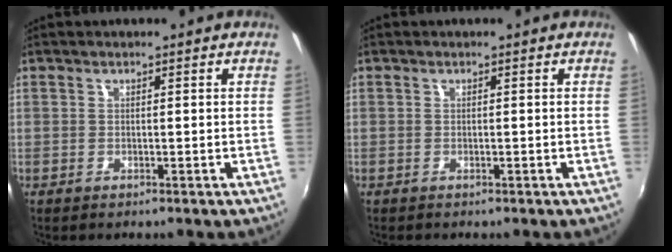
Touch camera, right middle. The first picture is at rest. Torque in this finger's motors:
{"motor_torque": [-0.26, -0.80, -0.03, -0.03]}